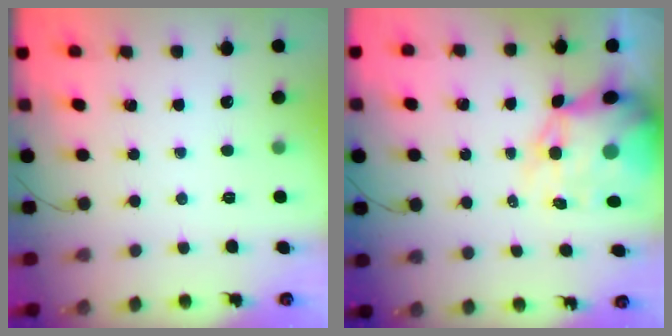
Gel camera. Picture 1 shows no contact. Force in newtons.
{"total": 13.5, "press": 13.1, "slide": 3.4}